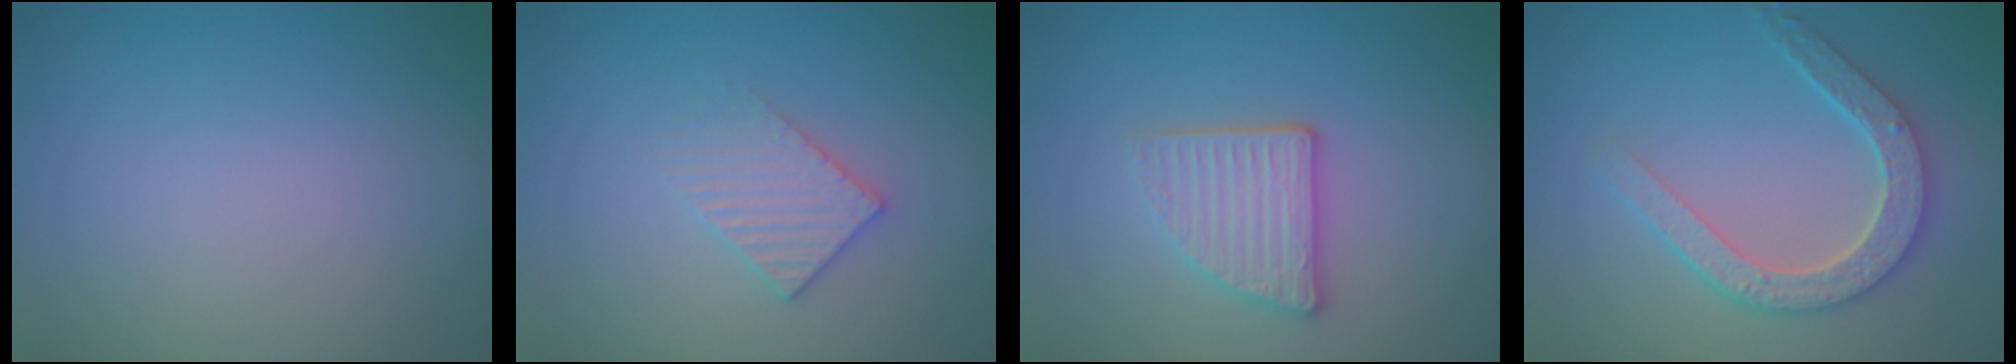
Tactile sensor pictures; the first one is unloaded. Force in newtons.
{"total": 2.3, "press": 2.2, "slide": 0.3}
{"total": 3.1, "press": 2.9, "slide": 1.3}
{"total": 4.7, "press": 3.8, "slide": 2.7}